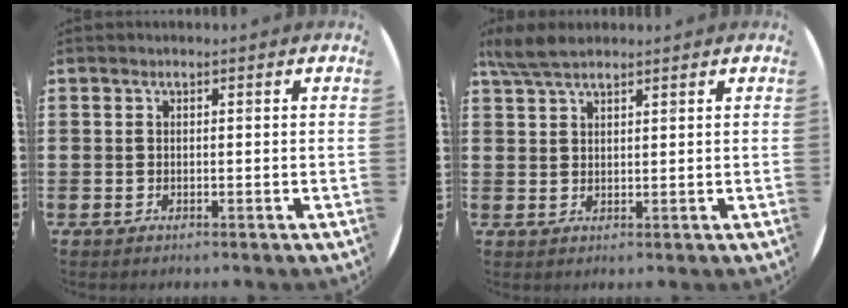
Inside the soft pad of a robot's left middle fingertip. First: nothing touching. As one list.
[{"total": 4.0, "force": [3.3, 1.1, 2.0], "torque": [-0.046, 0.003, 0.061]}]